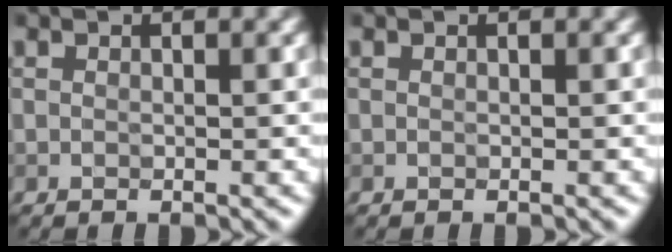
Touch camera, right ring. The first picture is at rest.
{"total": 0.0}